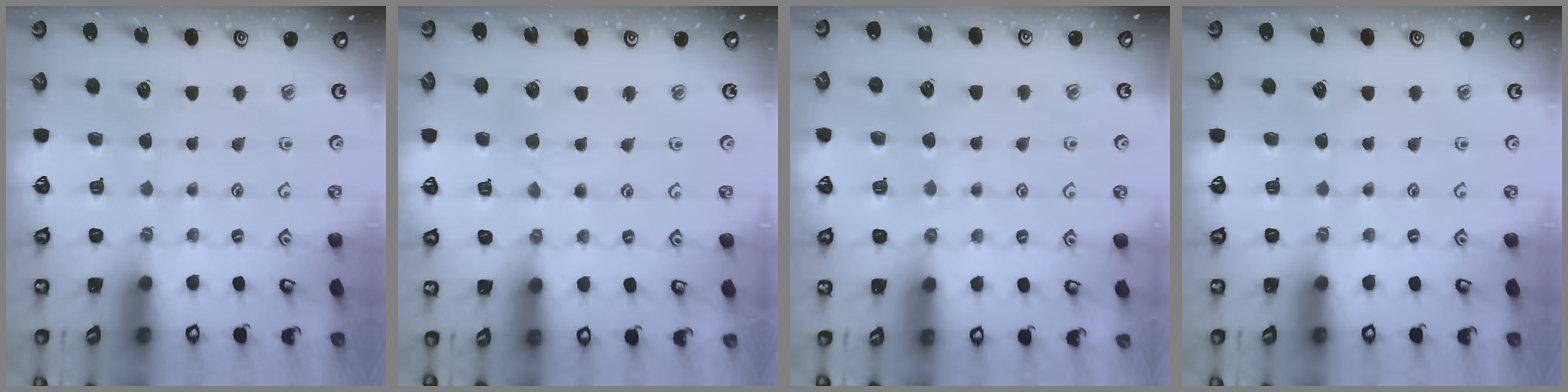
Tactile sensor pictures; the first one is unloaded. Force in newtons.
{"total": 3.2, "press": 3.2, "slide": 0.4}
{"total": 5.3, "press": 5.3, "slide": 0.7}
{"total": 0.0}